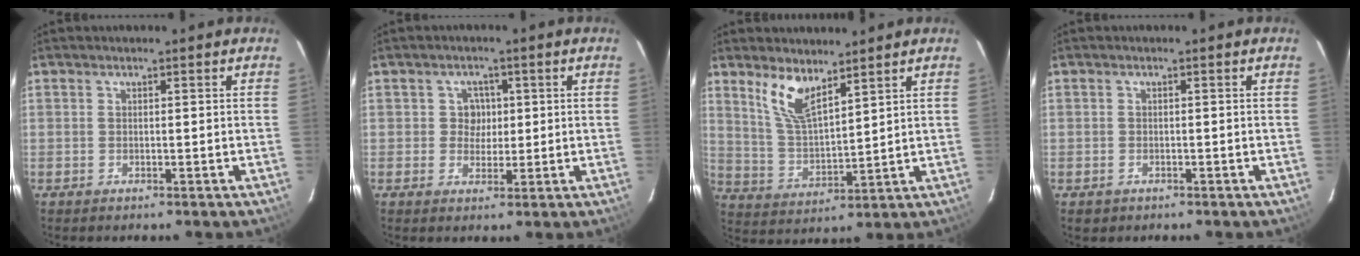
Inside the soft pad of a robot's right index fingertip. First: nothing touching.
{"total": 3.2, "force": [0.3, 3.2, 0.5], "torque": [-0.003, 0.014, 0.004]}
{"total": 8.3, "force": [5.7, 2.6, 5.4], "torque": [-0.109, -0.002, 0.120]}
{"total": 1.5, "force": [-0.7, 1.3, 0.4], "torque": [-0.008, 0.000, -0.007]}